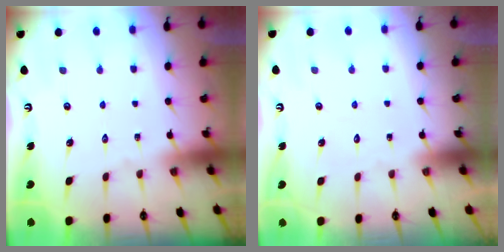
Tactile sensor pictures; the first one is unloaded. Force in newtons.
{"total": 1.7, "press": 1.7, "slide": 0.1}